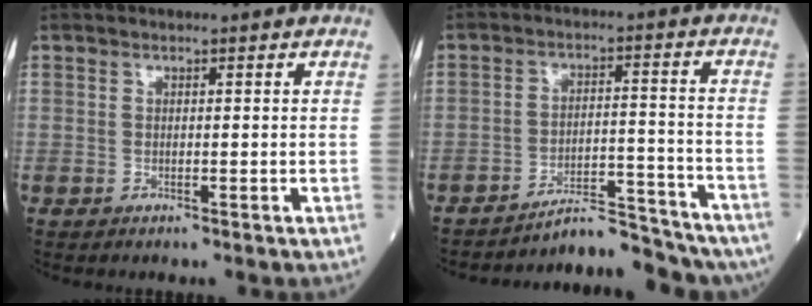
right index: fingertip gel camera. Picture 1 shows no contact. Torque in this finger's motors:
{"motor_torque": [-0.08, -0.78, 0.05, 0.00]}